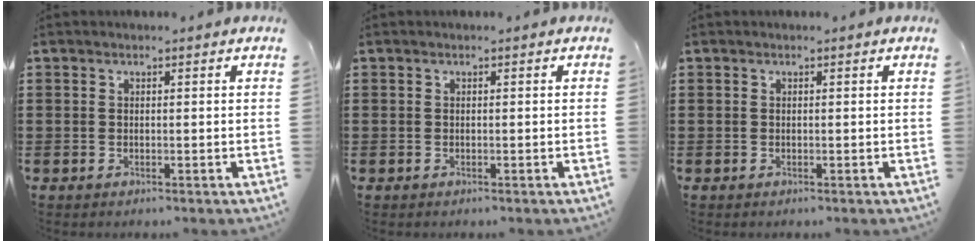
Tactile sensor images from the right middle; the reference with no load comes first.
{"total": 0.0}
{"total": 0.0}